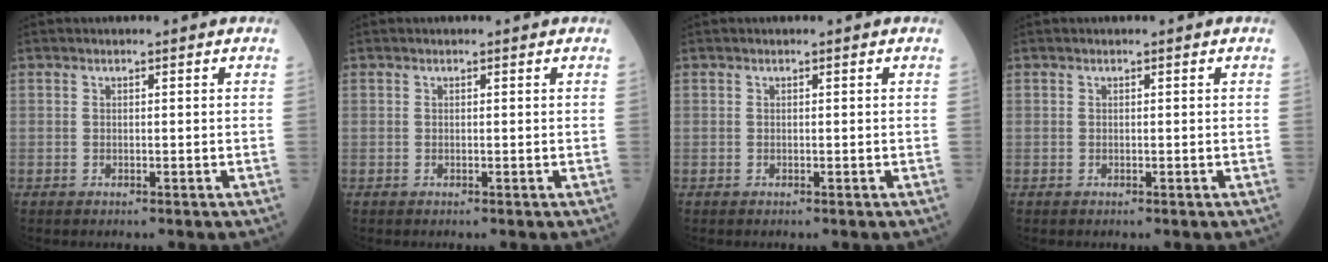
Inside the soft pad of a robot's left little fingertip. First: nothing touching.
{"total": 0.0}
{"total": 0.0}
{"total": 0.0}